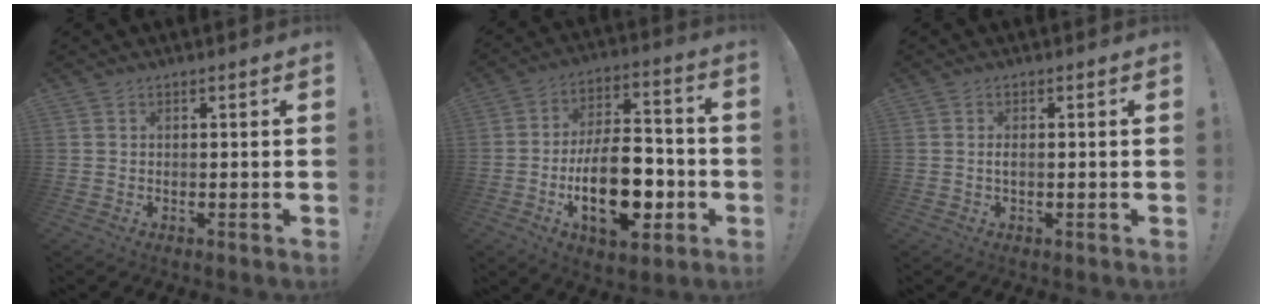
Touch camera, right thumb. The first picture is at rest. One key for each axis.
{"total": 22.1, "fx": -6.3, "fy": 11.5, "fz": 17.8, "tx": -0.310, "ty": 0.034, "tz": -0.094}
{"total": 1.3, "fx": -0.3, "fy": 0.3, "fz": 1.2, "tx": -0.019, "ty": 0.001, "tz": -0.006}